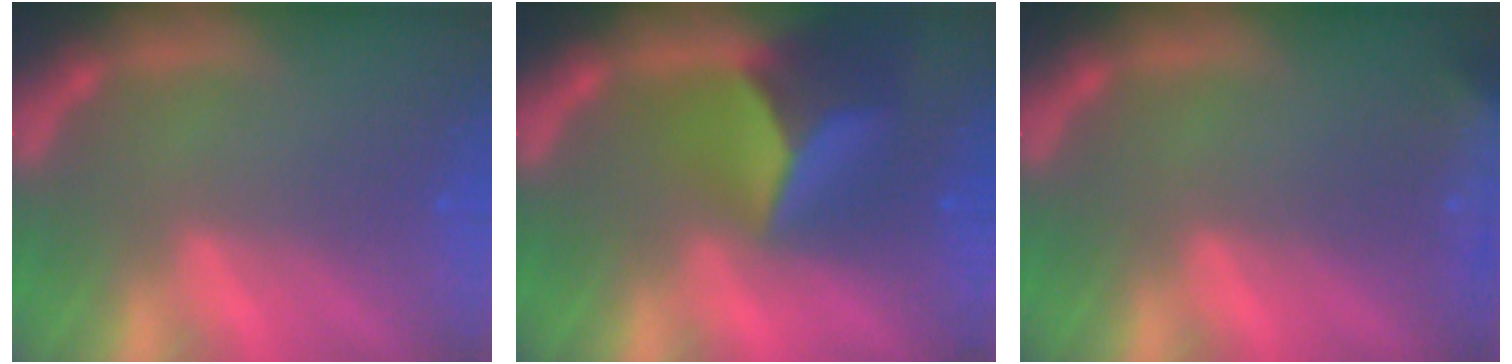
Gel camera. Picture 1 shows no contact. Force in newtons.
{"total": 8.4}
{"total": 9.5}